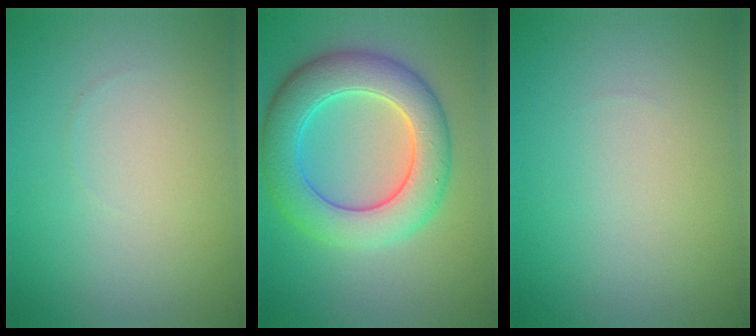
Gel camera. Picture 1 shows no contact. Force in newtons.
{"total": 8.0, "press": 8.0, "slide": 0.4}
{"total": 0.0}